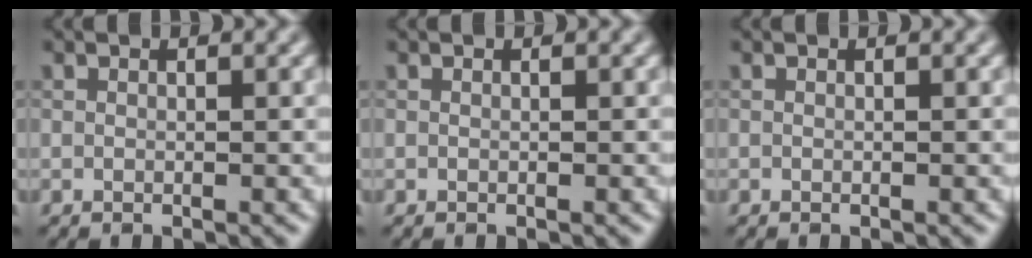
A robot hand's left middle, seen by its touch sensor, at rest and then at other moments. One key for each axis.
{"total": 0.0}
{"total": 0.0}